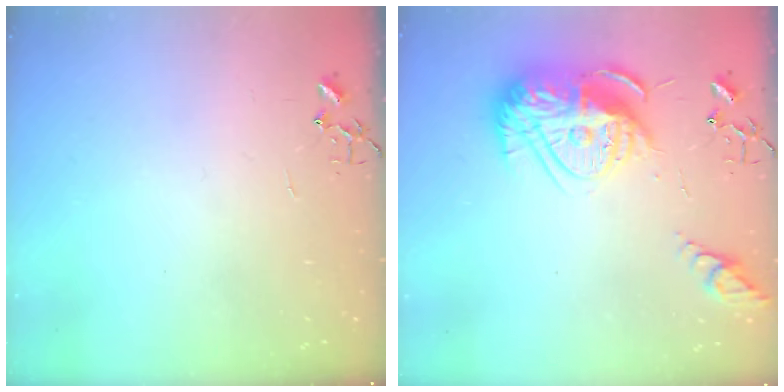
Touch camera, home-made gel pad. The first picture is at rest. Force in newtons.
{"total": 18.1, "press": 18.1, "slide": 1.6}